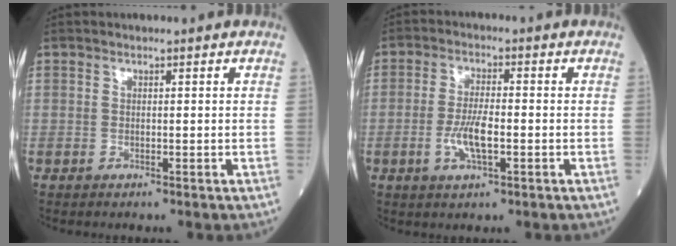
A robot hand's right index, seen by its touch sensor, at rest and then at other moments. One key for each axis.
{"total": 5.5, "fx": -1.4, "fy": 1.3, "fz": 5.1, "tx": -0.103, "ty": 0.000, "tz": -0.025}